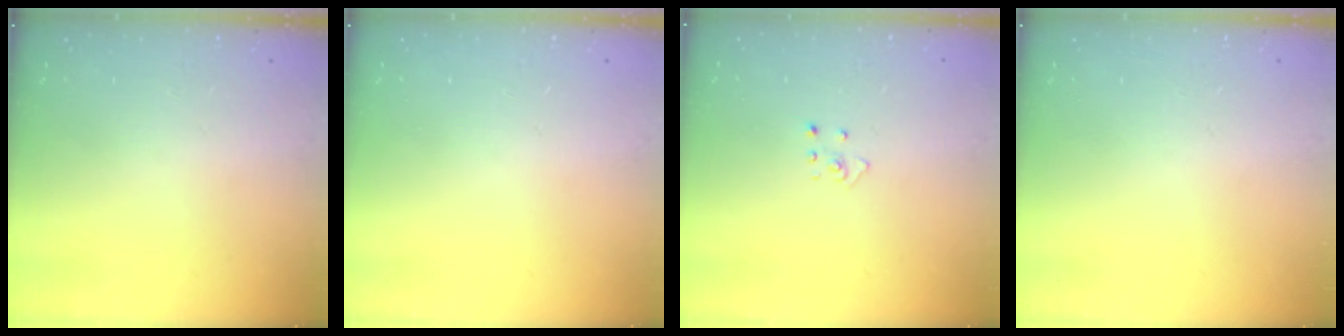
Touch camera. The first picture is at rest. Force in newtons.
{"total": 0.0}
{"total": 2.9, "press": 2.9, "slide": 0.2}
{"total": 0.0}